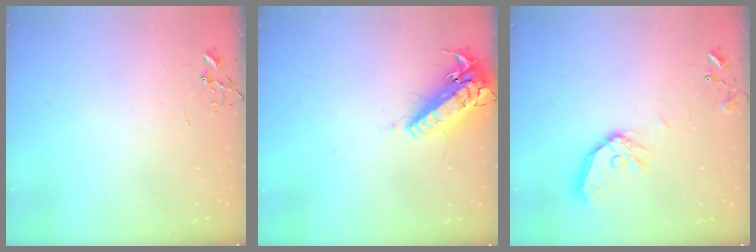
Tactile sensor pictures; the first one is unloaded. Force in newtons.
{"total": 17.6, "press": 17.3, "slide": 3.4}
{"total": 12.8, "press": 12.7, "slide": 1.8}